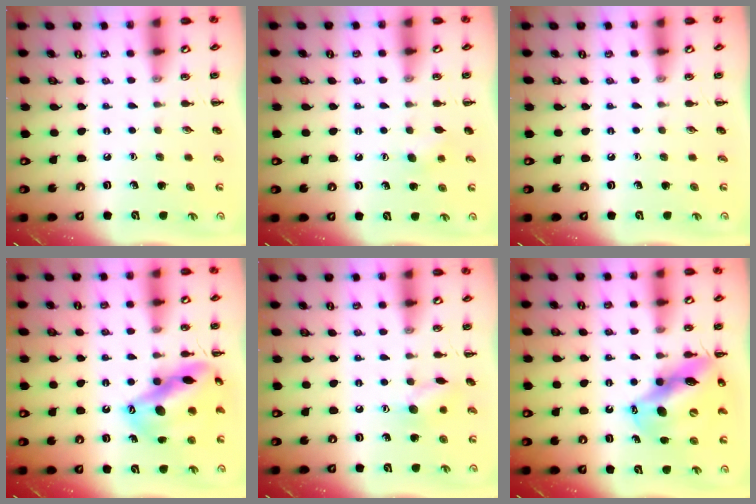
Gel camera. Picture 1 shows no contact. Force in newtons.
{"total": 3.0, "press": 2.9, "slide": 0.8}
{"total": 0.0}
{"total": 17.9, "press": 17.7, "slide": 2.8}
{"total": 7.6, "press": 7.6, "slide": 0.6}
{"total": 15.1, "press": 14.4, "slide": 4.5}